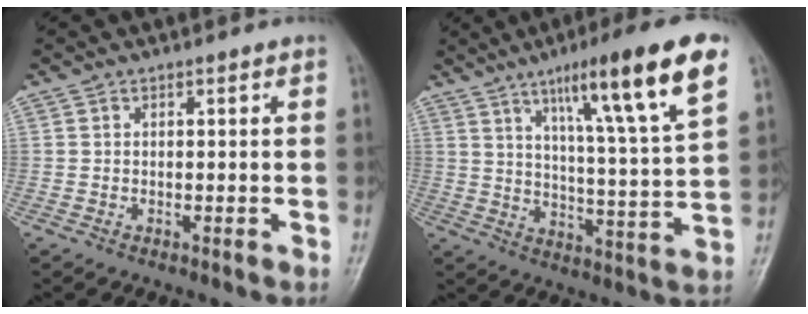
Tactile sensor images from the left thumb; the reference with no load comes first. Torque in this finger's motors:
{"motor_torque": [0.68, 0.50, 1.78, -0.99, 0.23]}